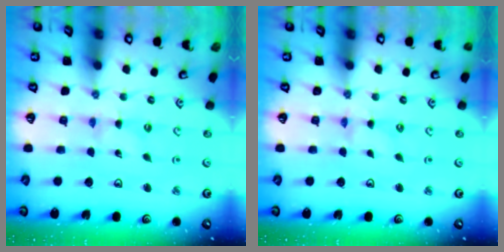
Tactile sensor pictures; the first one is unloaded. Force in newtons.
{"total": 0.8, "press": 0.8, "slide": 0.2}